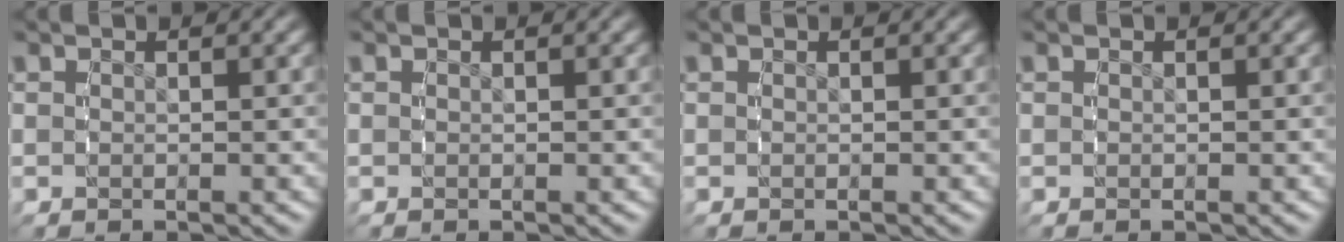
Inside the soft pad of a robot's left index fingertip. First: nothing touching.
{"total": 0.0}
{"total": 0.0}
{"total": 0.0}